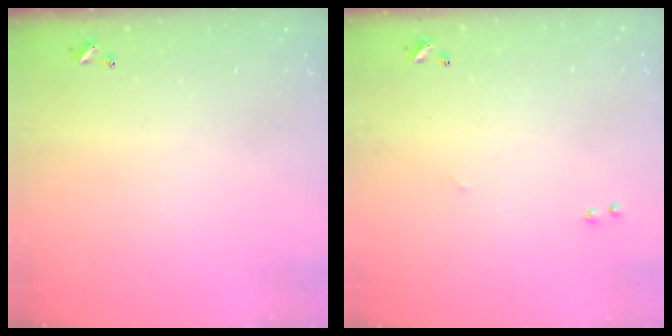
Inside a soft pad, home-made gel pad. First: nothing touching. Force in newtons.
{"total": 2.5, "press": 2.4, "slide": 0.4}